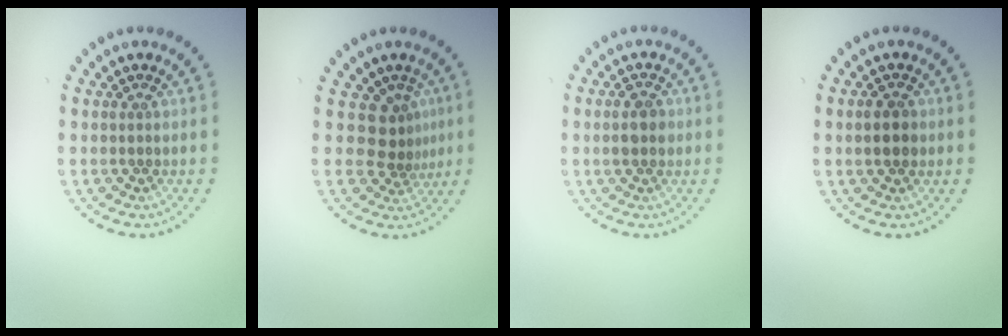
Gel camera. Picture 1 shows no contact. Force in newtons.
{"total": 2.8, "press": 1.8, "slide": 2.1}
{"total": 2.1, "press": 2.1, "slide": 0.1}
{"total": 2.0, "press": 2.0, "slide": 0.1}